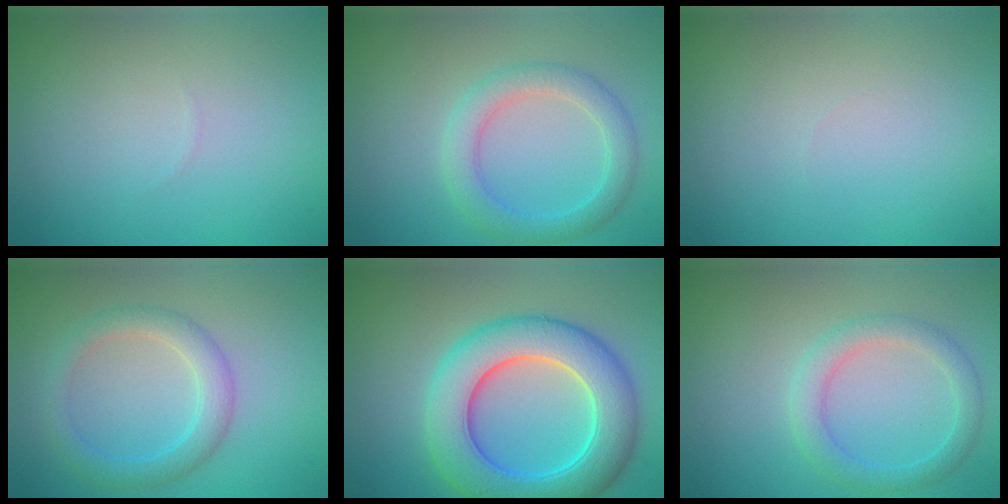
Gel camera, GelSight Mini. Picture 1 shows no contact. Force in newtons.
{"total": 3.3, "press": 3.3, "slide": 0.2}
{"total": 0.0}
{"total": 3.2, "press": 3.2, "slide": 0.1}
{"total": 9.0, "press": 9.0, "slide": 0.3}
{"total": 2.8, "press": 2.8, "slide": 0.1}